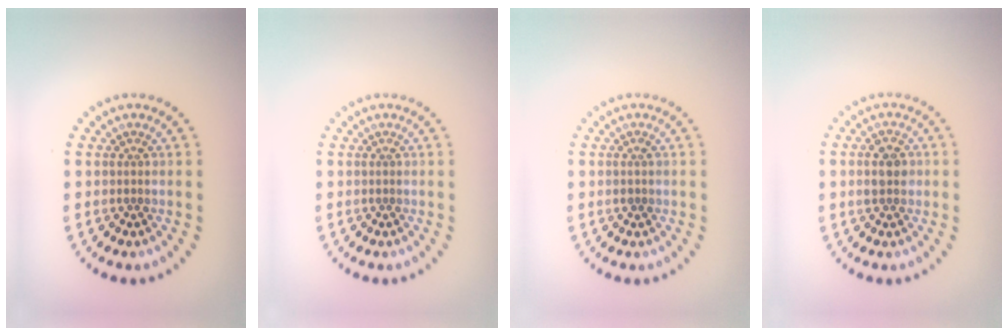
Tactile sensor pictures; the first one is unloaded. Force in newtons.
{"total": 0.0}
{"total": 0.7, "press": 0.7, "slide": 0.2}
{"total": 2.5, "press": 2.5, "slide": 0.1}